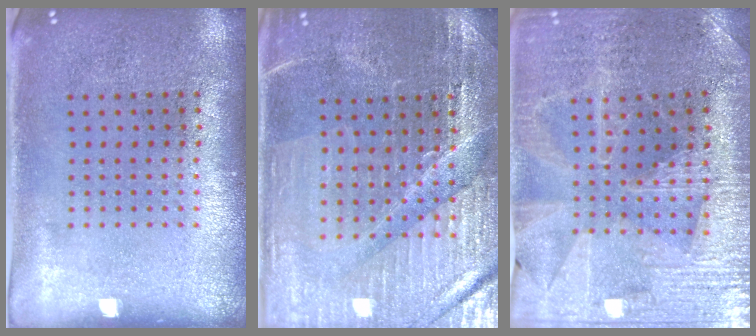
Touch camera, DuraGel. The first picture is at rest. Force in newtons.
{"total": 3.4, "press": 3.3, "slide": 0.4}
{"total": 3.1, "press": 3.0, "slide": 0.4}